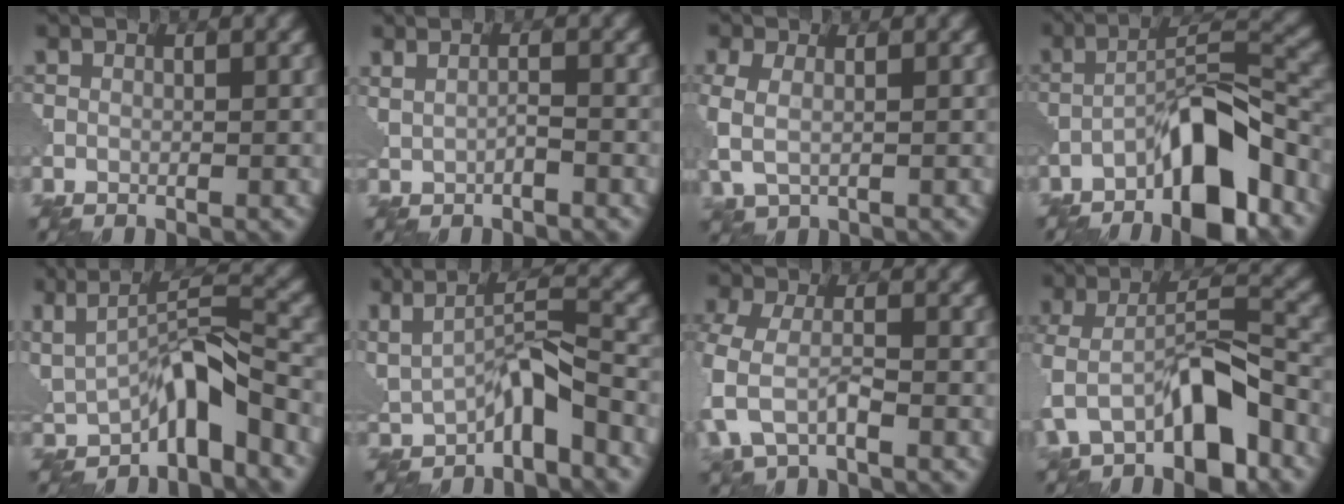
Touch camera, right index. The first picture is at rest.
{"total": 1.0, "force": [-0.1, 0.2, 1.0], "torque": [-0.025, -0.004, 0.001]}
{"total": 3.9, "force": [-0.2, 2.5, 2.9], "torque": [-0.081, -0.006, -0.002]}
{"total": 9.1, "force": [-5.4, 2.6, 6.8], "torque": [-0.103, 0.022, -0.098]}
{"total": 5.9, "force": [-1.7, 1.7, 5.4], "torque": [-0.085, 0.003, -0.032]}
{"total": 4.7, "force": [-1.1, 1.2, 4.4], "torque": [-0.077, 0.001, -0.021]}
{"total": 4.8, "force": [-1.9, 2.6, 3.6], "torque": [-0.097, -0.007, -0.043]}
{"total": 7.5, "force": [-3.4, 3.1, 6.0], "torque": [-0.114, 0.006, -0.069]}